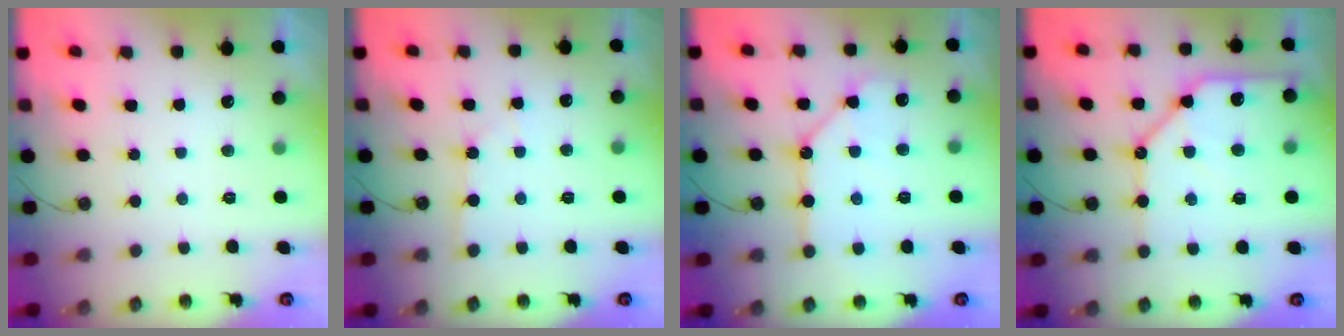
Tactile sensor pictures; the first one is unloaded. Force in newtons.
{"total": 1.8, "press": 1.8, "slide": 0.3}
{"total": 10.8, "press": 10.8, "slide": 1.1}
{"total": 16.8, "press": 16.7, "slide": 1.9}